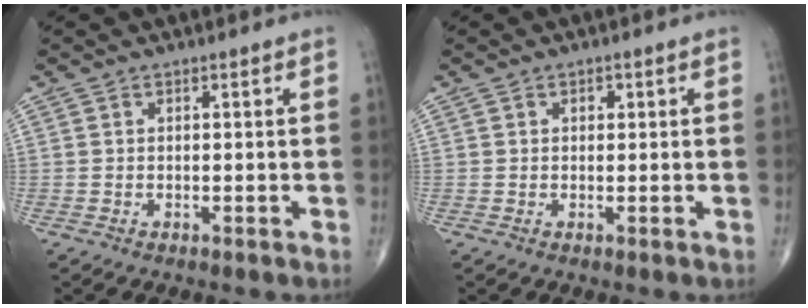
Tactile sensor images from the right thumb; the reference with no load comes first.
{"total": 1.0, "force": [0.4, 0.7, 0.5], "torque": [-0.001, 0.000, 0.004]}